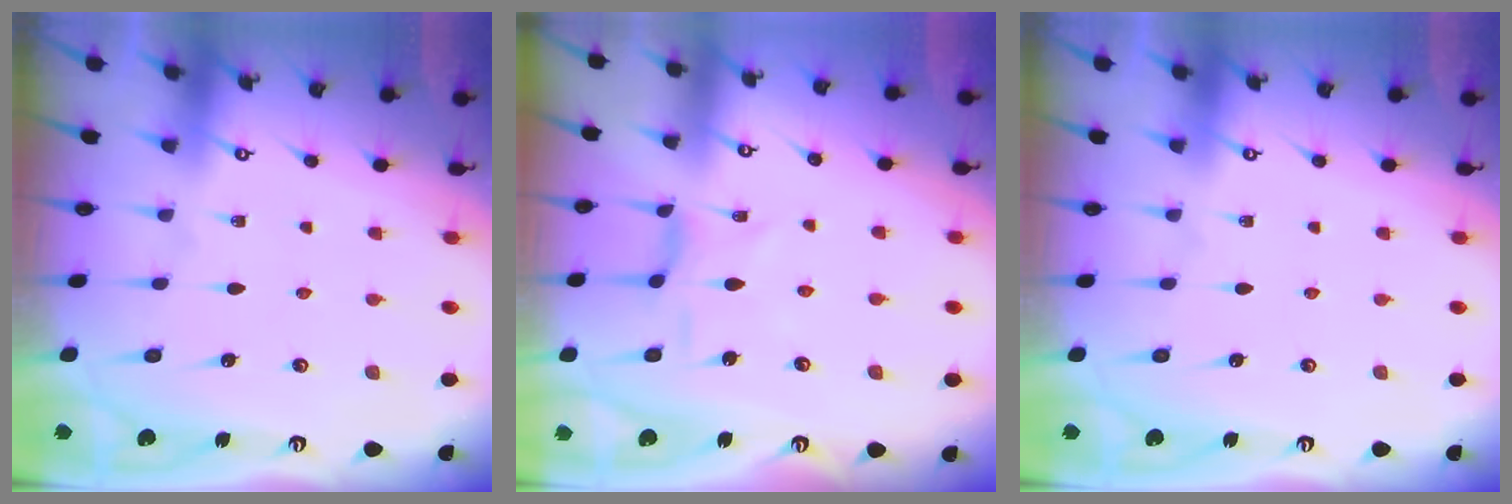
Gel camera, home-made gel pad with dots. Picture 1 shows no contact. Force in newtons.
{"total": 2.5, "press": 2.5, "slide": 0.4}
{"total": 0.0}